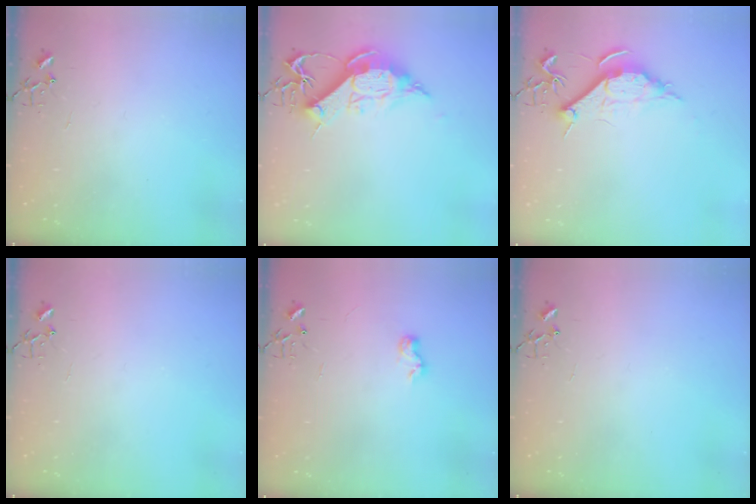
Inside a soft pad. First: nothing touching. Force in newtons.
{"total": 13.0, "press": 13.0, "slide": 1.1}
{"total": 9.3, "press": 9.2, "slide": 1.0}
{"total": 0.0}
{"total": 6.4, "press": 6.4, "slide": 0.3}
{"total": 0.0}